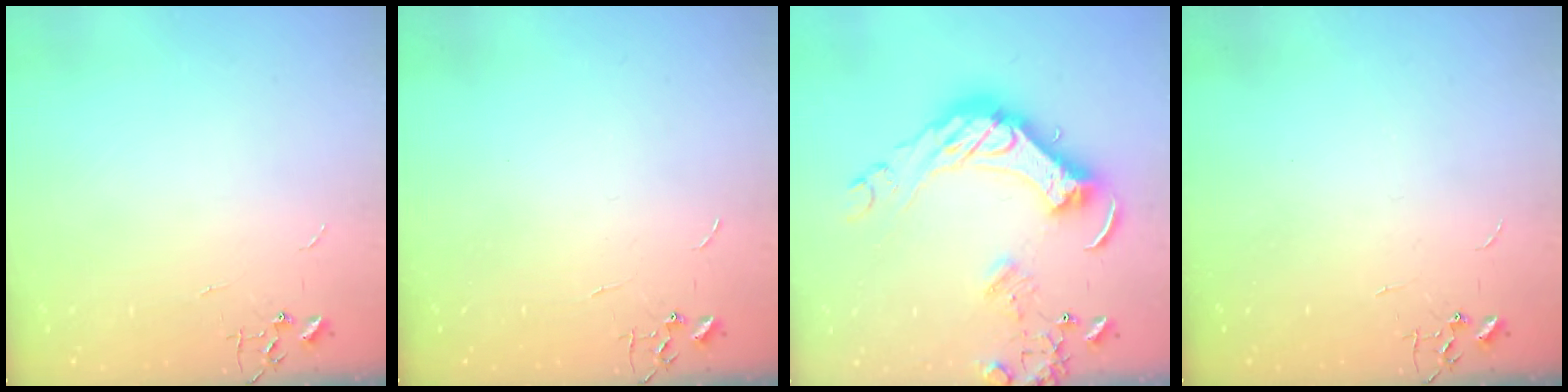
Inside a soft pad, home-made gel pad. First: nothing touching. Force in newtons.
{"total": 0.0}
{"total": 23.6, "press": 23.4, "slide": 2.4}
{"total": 0.0}